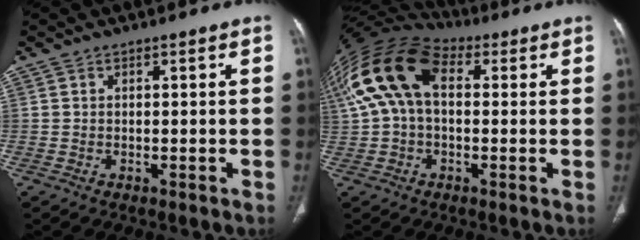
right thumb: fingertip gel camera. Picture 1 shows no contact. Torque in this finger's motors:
{"motor_torque": [-0.79, 1.77, 0.27, -0.01, 0.25]}